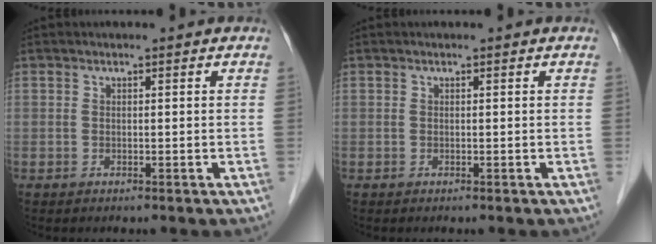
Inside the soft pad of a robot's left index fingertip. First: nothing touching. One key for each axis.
{"total": 0.0}